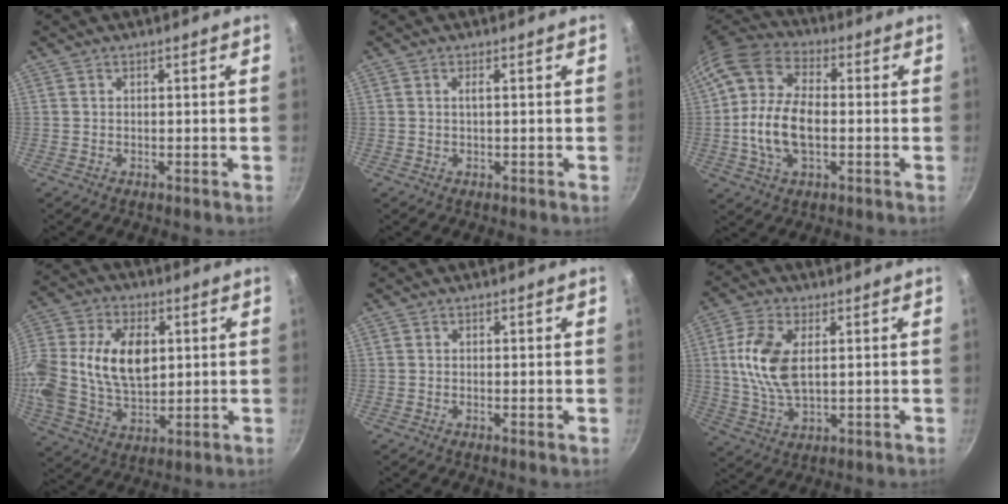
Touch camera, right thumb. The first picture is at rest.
{"total": 0.9, "force": [0.1, 0.1, 0.9], "torque": [-0.019, 0.001, 0.003]}
{"total": 14.7, "force": [-0.8, 8.7, 11.8], "torque": [-0.218, 0.021, -0.028]}
{"total": 21.7, "force": [3.4, 14.6, 15.8], "torque": [-0.334, 0.025, 0.060]}
{"total": 0.7, "force": [-0.1, 0.1, 0.7], "torque": [-0.013, -0.002, -0.002]}
{"total": 11.2, "force": [1.9, 5.9, 9.3], "torque": [-0.186, -0.002, 0.038]}